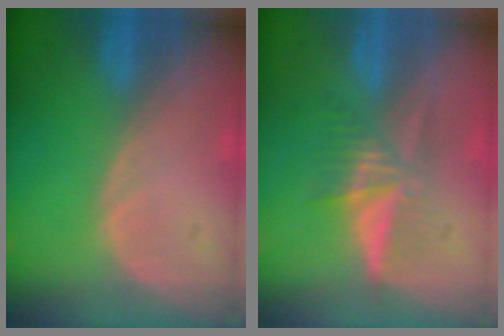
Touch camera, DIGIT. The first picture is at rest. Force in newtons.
{"total": 5.2, "press": 5.1, "slide": 1.2}